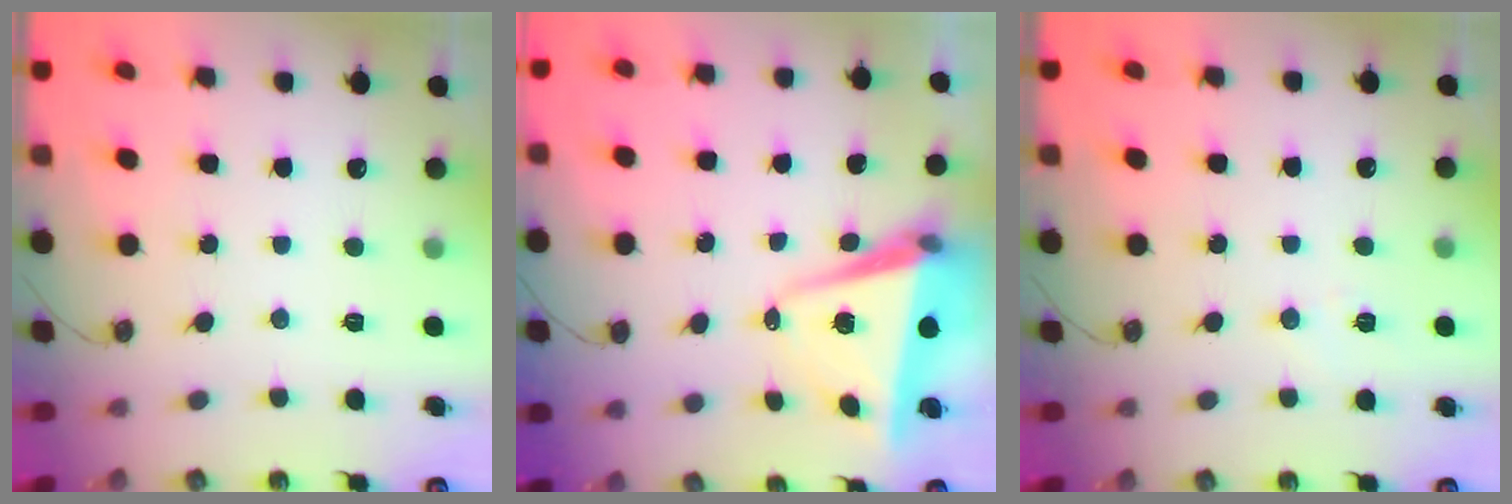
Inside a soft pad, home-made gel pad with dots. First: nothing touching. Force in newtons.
{"total": 6.8, "press": 5.9, "slide": 3.5}
{"total": 5.9, "press": 5.8, "slide": 1.3}